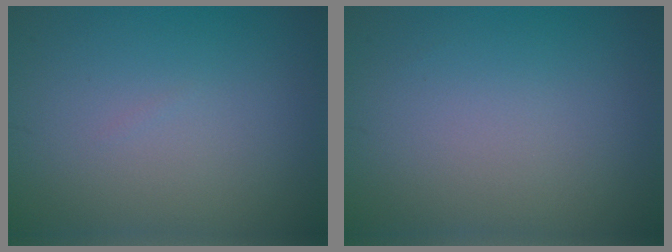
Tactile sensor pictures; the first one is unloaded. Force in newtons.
{"total": 0.0}